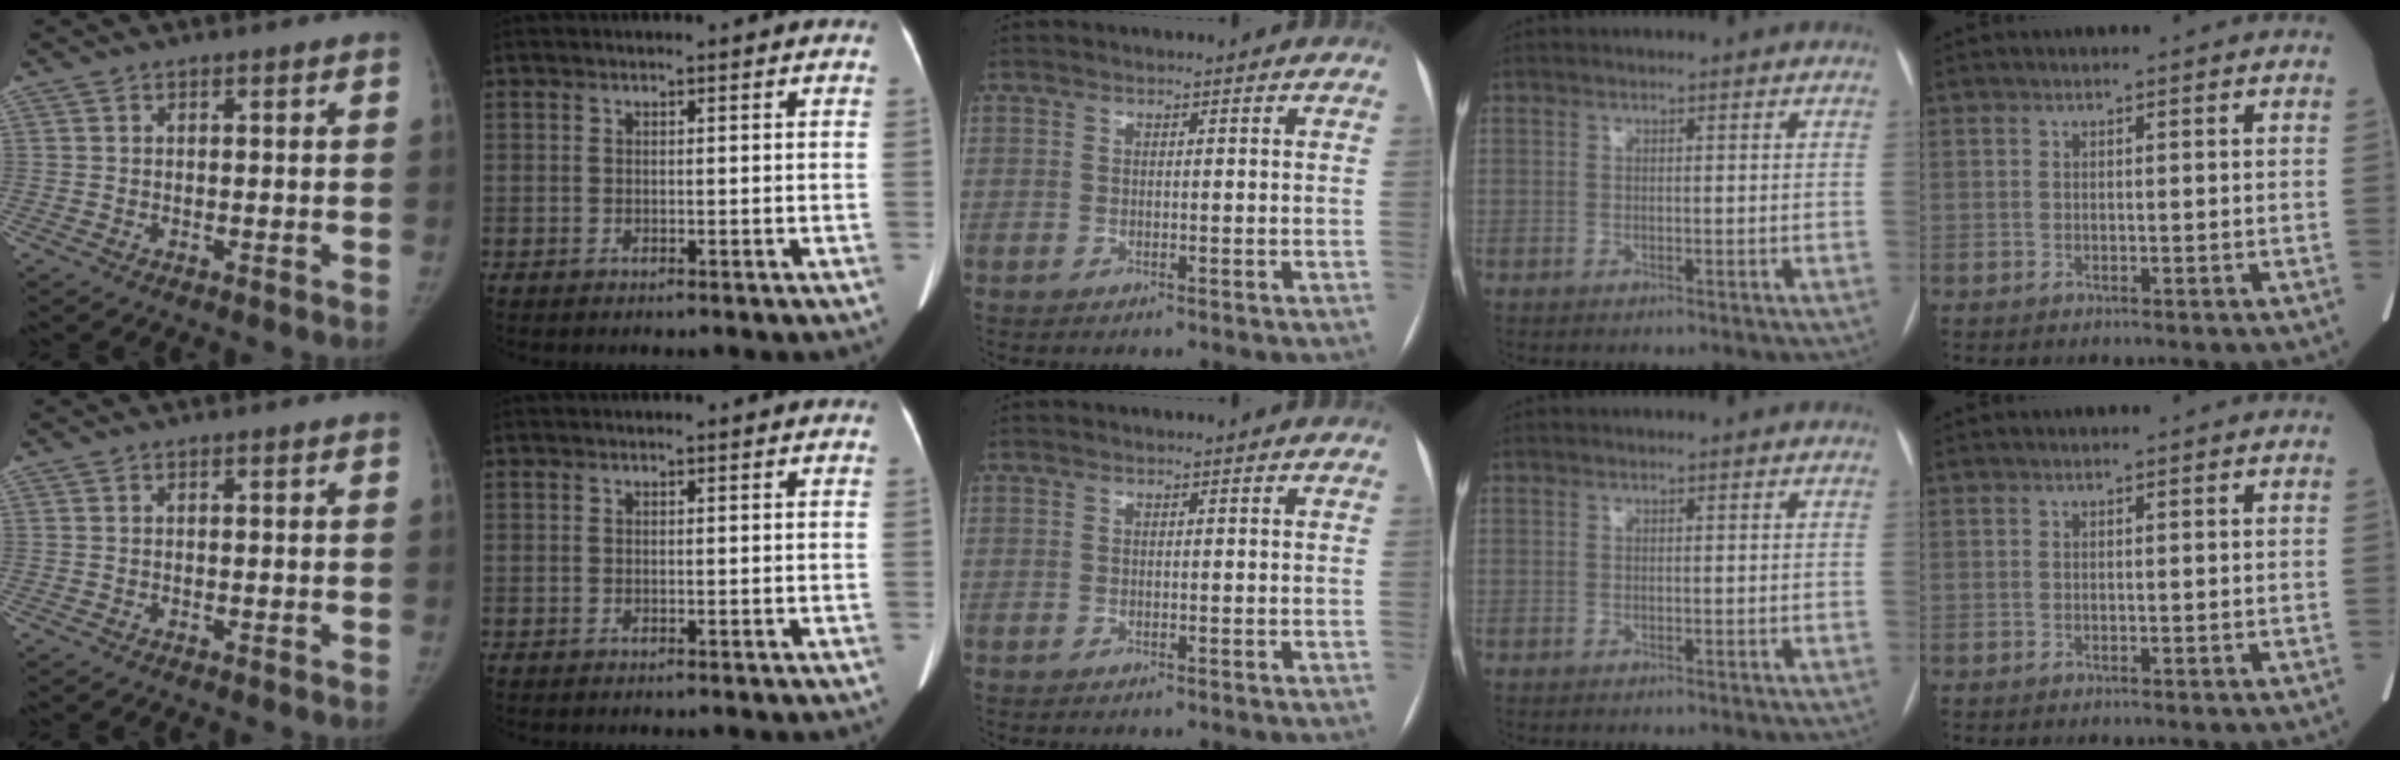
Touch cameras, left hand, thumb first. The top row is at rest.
{}